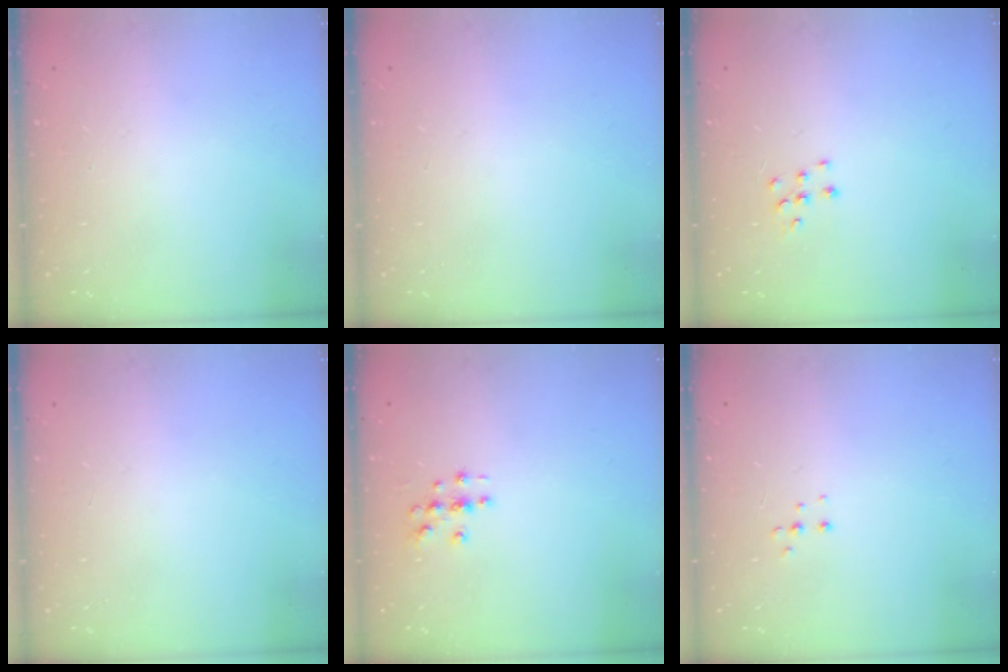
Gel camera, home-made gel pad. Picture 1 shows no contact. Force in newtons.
{"total": 0.0}
{"total": 5.3, "press": 5.3, "slide": 0.5}
{"total": 0.0}
{"total": 3.0, "press": 3.0, "slide": 0.3}
{"total": 4.0, "press": 3.9, "slide": 0.8}